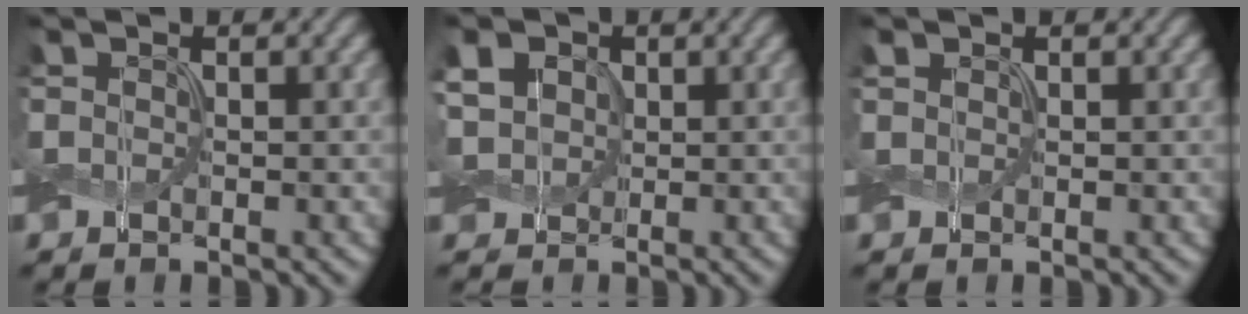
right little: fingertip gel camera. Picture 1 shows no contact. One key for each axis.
{"total": 5.5, "fx": 1.6, "fy": 4.4, "fz": 2.9, "tx": -0.076, "ty": 0.020, "tz": 0.018}
{"total": 0.7, "fx": 0.4, "fy": 0.5, "fz": 0.3, "tx": -0.007, "ty": 0.002, "tz": 0.009}